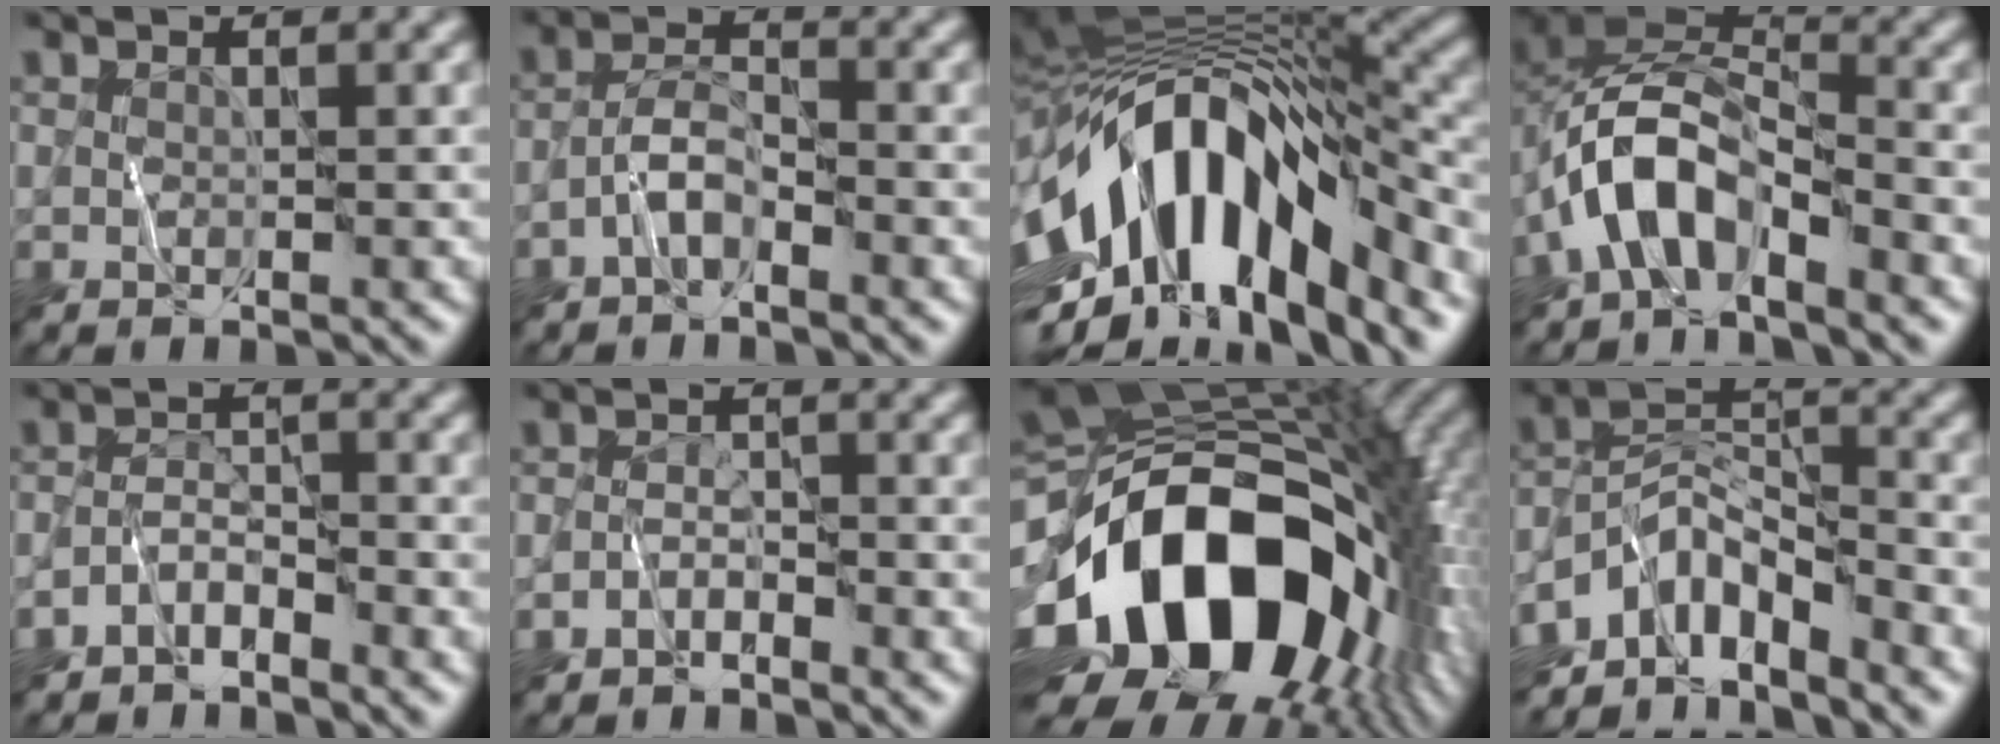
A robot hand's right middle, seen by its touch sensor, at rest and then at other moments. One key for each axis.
{"total": 2.4, "fx": -1.5, "fy": 0.8, "fz": 1.6, "tx": -0.030, "ty": 0.012, "tz": -0.037}
{"total": 14.8, "fx": -4.3, "fy": 6.9, "fz": 12.4, "tx": -0.218, "ty": 0.013, "tz": -0.074}
{"total": 7.0, "fx": -3.5, "fy": 3.6, "fz": 4.9, "tx": -0.080, "ty": 0.008, "tz": -0.076}
{"total": 2.6, "fx": -2.3, "fy": 0.8, "fz": 0.9, "tx": -0.017, "ty": 0.006, "tz": -0.052}
{"total": 1.7, "fx": -1.5, "fy": 0.5, "fz": 0.5, "tx": -0.009, "ty": 0.008, "tz": -0.034}
{"total": 19.5, "fx": -5.3, "fy": 12.4, "fz": 14.0, "tx": -0.273, "ty": -0.021, "tz": -0.081}
{"total": 6.4, "fx": -4.5, "fy": 2.7, "fz": 3.8, "tx": -0.047, "ty": 0.004, "tz": -0.091}